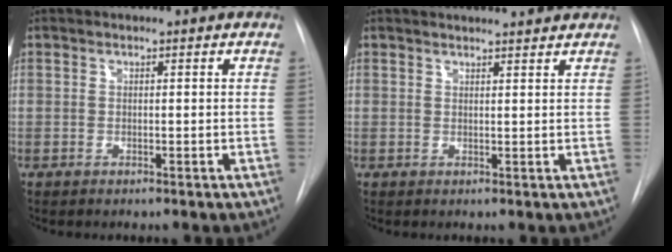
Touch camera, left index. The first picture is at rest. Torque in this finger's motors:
{"motor_torque": [-0.38, -0.25, 0.05, 0.00]}